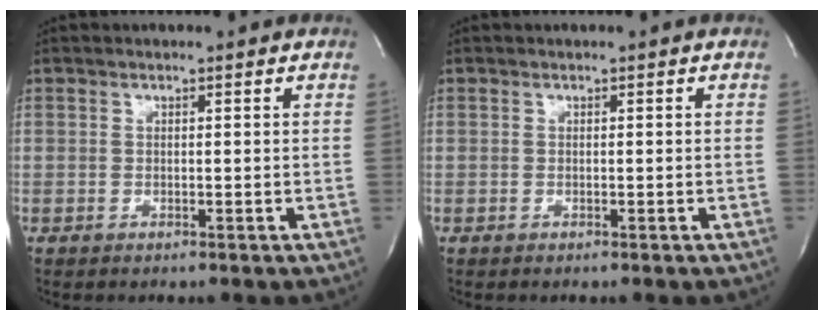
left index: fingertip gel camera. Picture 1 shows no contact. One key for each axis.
{"total": 0.0}